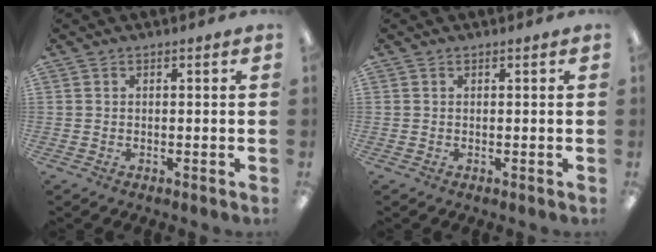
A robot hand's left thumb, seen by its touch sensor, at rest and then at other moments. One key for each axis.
{"total": 0.0}